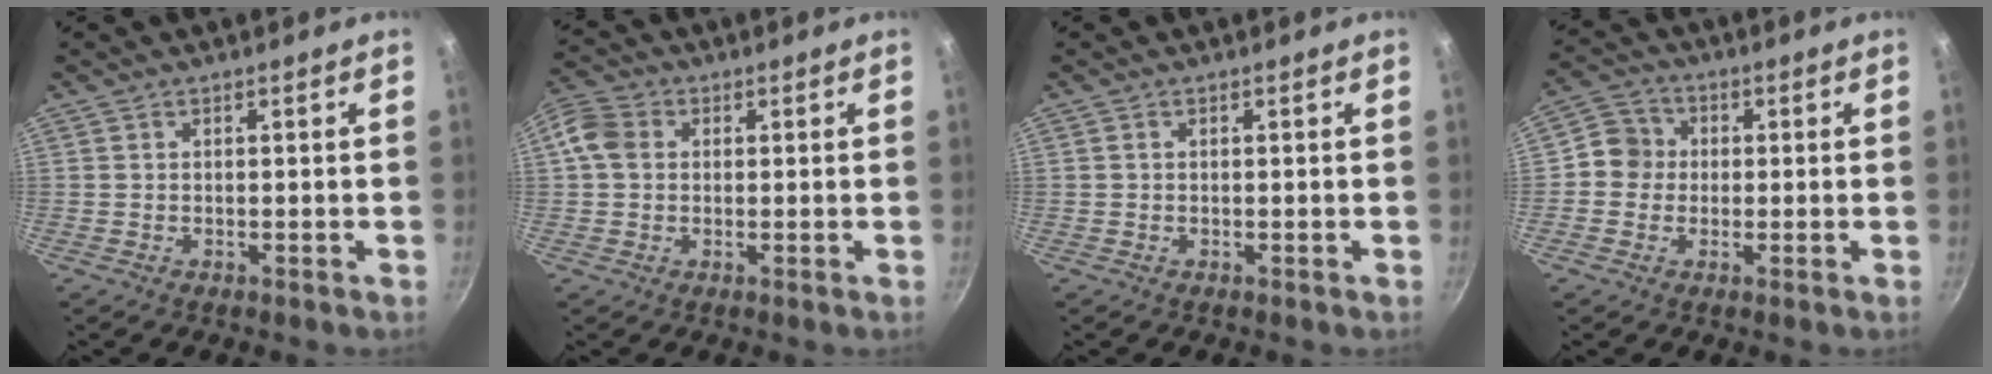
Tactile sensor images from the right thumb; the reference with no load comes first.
{"total": 7.2, "force": [0.9, 5.9, 4.0], "torque": [-0.070, 0.016, 0.002]}
{"total": 0.0}
{"total": 6.0, "force": [-0.1, 5.7, 2.0], "torque": [0.000, 0.013, -0.022]}